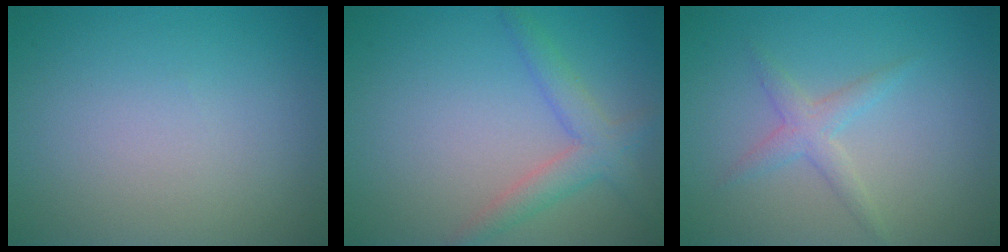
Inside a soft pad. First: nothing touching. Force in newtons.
{"total": 3.0, "press": 3.0, "slide": 0.1}
{"total": 2.0, "press": 2.0, "slide": 0.1}